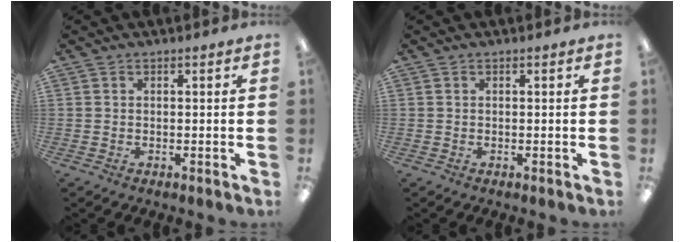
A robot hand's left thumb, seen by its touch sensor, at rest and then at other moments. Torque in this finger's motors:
{"motor_torque": [-0.05, 0.05, -0.03, 0.17, 0.00]}